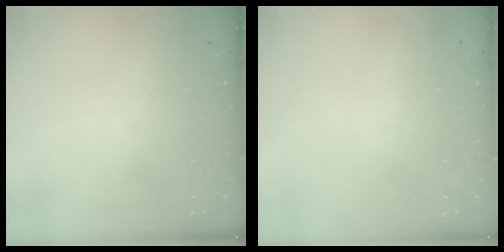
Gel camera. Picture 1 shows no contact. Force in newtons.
{"total": 0.0}